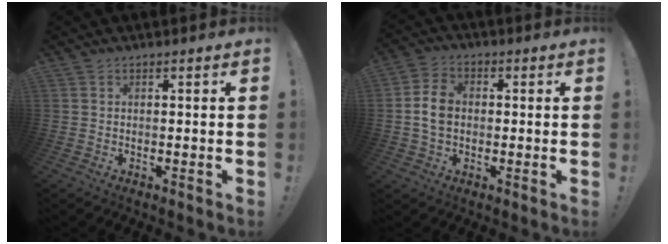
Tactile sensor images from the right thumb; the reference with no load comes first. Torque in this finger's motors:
{"motor_torque": [0.41, -0.07, -0.01, 0.05, -0.06]}